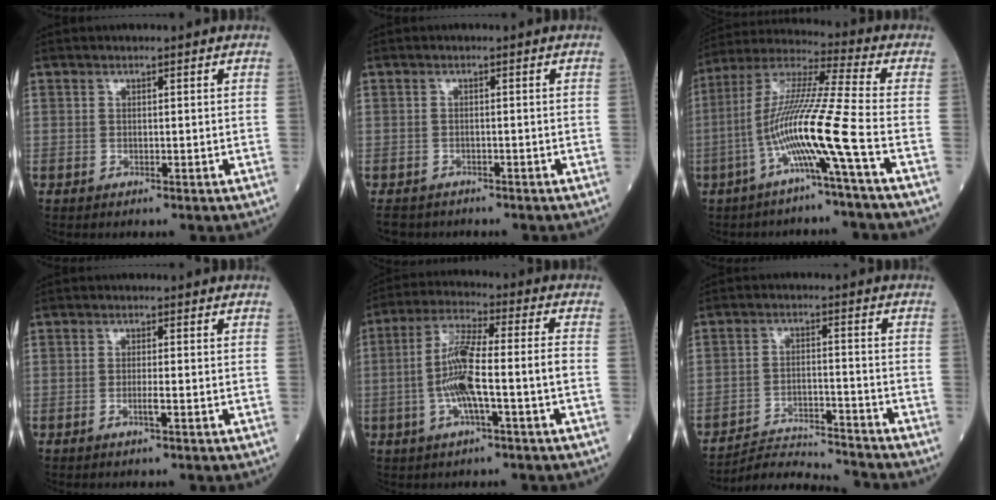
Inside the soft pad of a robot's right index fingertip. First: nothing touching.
{"total": 3.7, "force": [-3.0, 2.1, 0.0], "torque": [-0.002, 0.001, -0.052]}
{"total": 13.3, "force": [-4.8, -2.3, 12.2], "torque": [-0.246, 0.001, -0.100]}
{"total": 1.7, "force": [-0.7, -0.1, 1.6], "torque": [-0.032, -0.002, -0.014]}
{"total": 10.6, "force": [-2.3, 1.0, 10.3], "torque": [-0.204, 0.017, -0.047]}
{"total": 9.7, "force": [-9.6, -1.0, 0.0], "torque": [-0.001, 0.007, -0.168]}